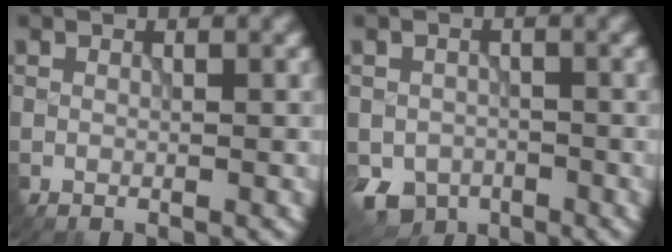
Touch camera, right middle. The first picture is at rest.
{"total": 4.5, "force": [-2.3, 3.4, 1.8], "torque": [-0.032, -0.019, -0.038]}